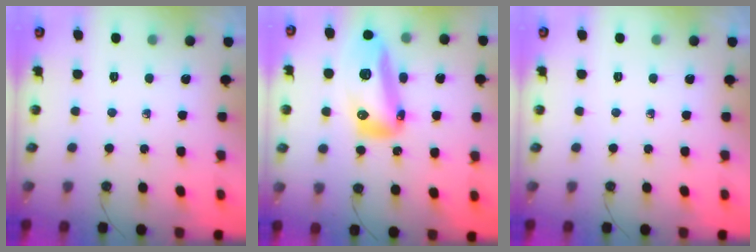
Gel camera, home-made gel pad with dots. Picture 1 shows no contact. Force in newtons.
{"total": 22.1, "press": 19.5, "slide": 10.5}
{"total": 0.0}